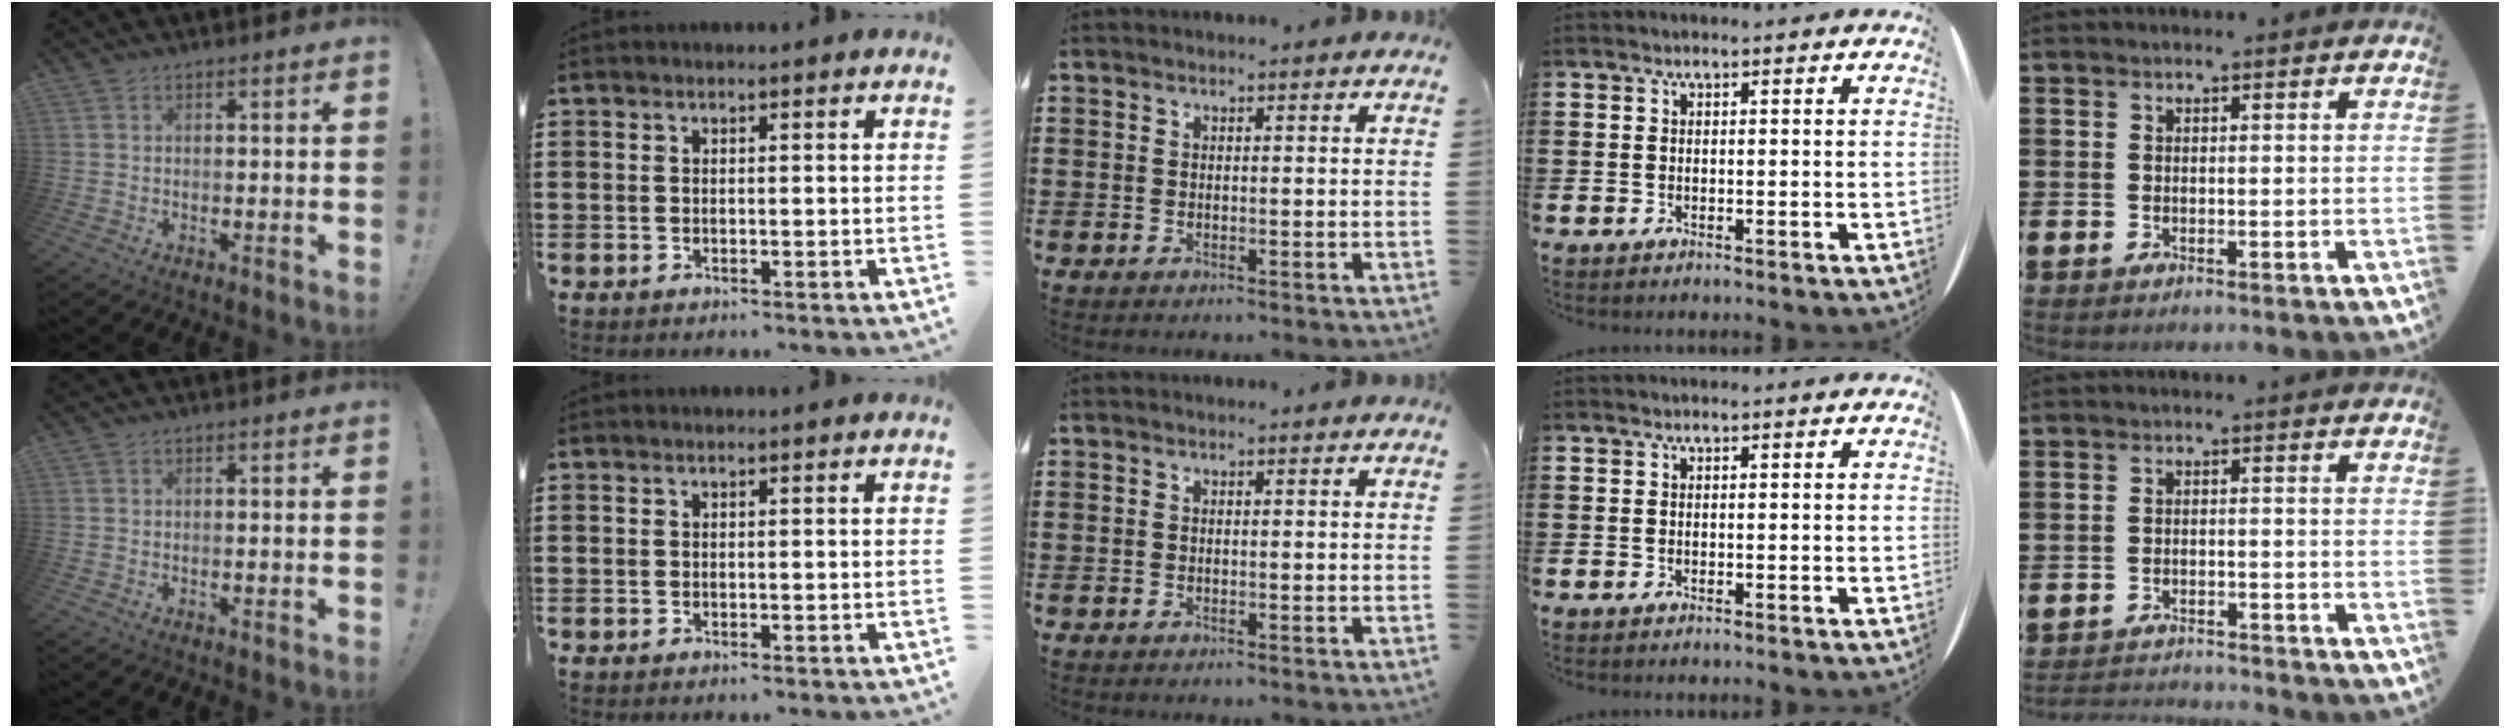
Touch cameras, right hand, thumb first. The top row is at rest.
{"little": {"total": 2.2, "force": [-2.2, 0.0, -0.2], "torque": [-0.003, 0.002, -0.048]}}